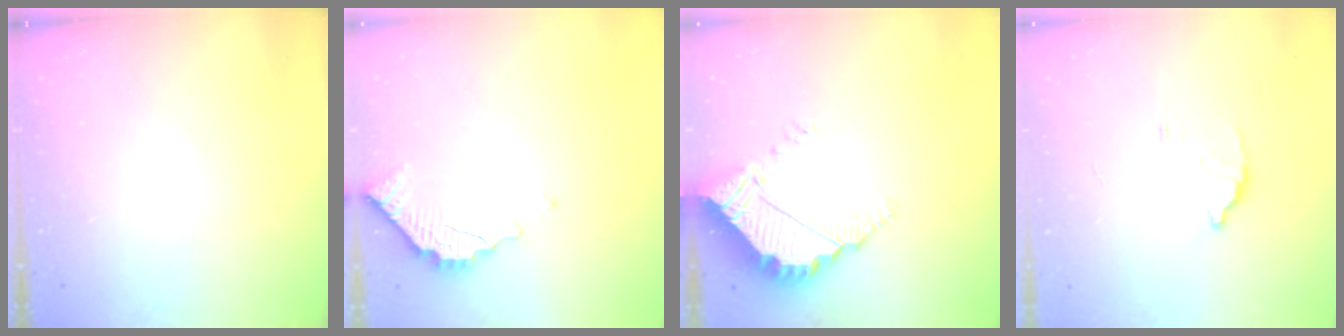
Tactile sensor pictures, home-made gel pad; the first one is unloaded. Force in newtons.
{"total": 2.3, "press": 2.3, "slide": 0.2}
{"total": 5.8, "press": 5.8, "slide": 0.3}
{"total": 1.9, "press": 1.9, "slide": 0.0}